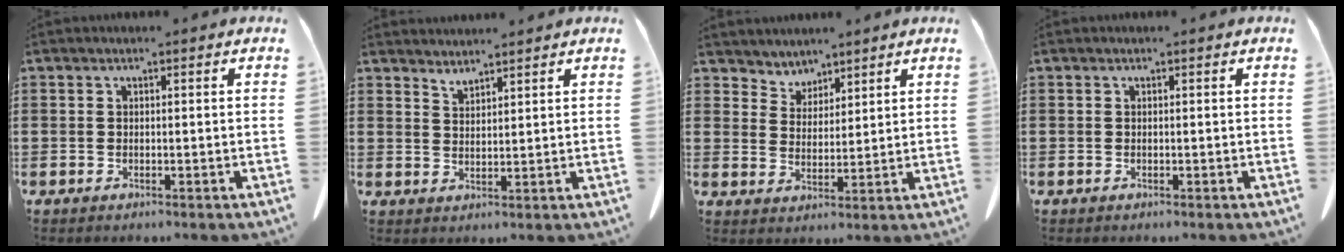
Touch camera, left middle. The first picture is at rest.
{"total": 2.4, "force": [2.4, 0.1, 0.0], "torque": [-0.005, -0.006, 0.046]}
{"total": 3.7, "force": [3.3, 1.6, -0.6], "torque": [-0.007, -0.010, 0.062]}
{"total": 0.0}